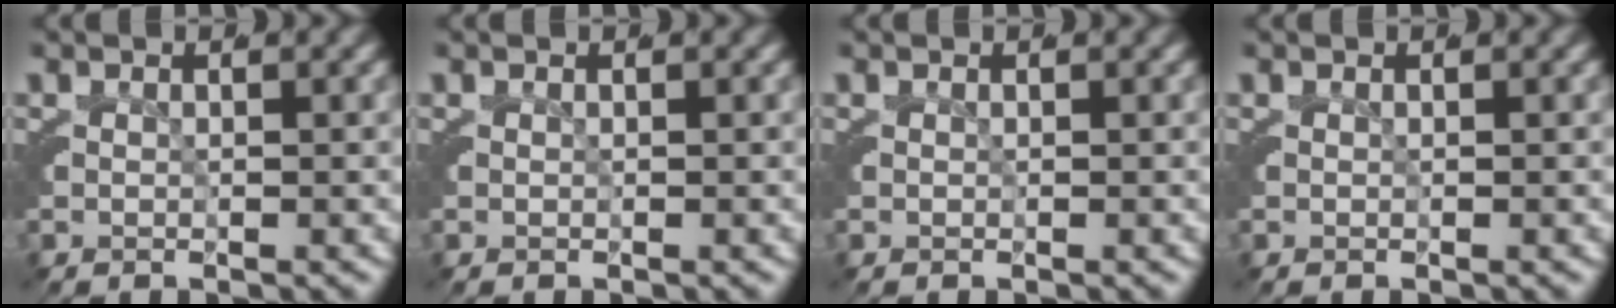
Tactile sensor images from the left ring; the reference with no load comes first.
{"total": 0.0}
{"total": 0.0}
{"total": 0.0}